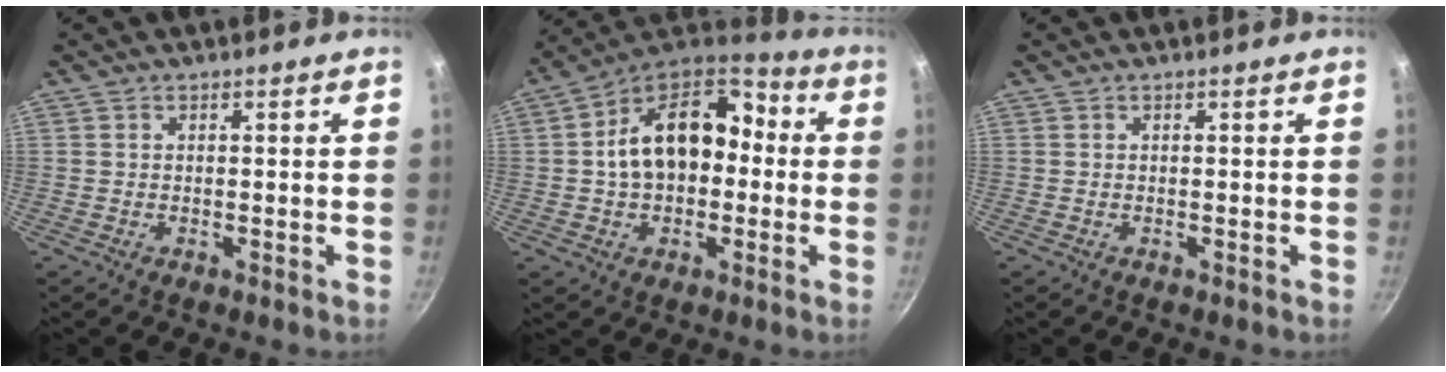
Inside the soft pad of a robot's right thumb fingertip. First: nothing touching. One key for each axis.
{"total": 18.8, "fx": 0.5, "fy": 13.0, "fz": 13.6, "tx": -0.200, "ty": 0.052, "tz": -0.005}
{"total": 0.0}